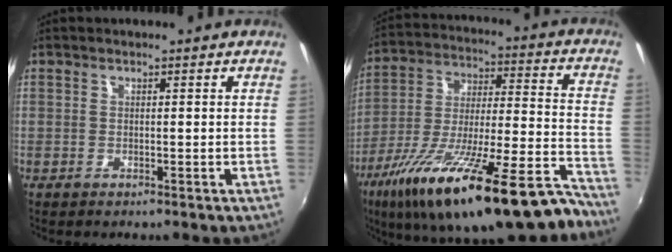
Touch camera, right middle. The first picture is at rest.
{"total": 31.4, "force": [-22.1, 7.3, 21.1], "torque": [-0.337, -0.056, -0.338]}